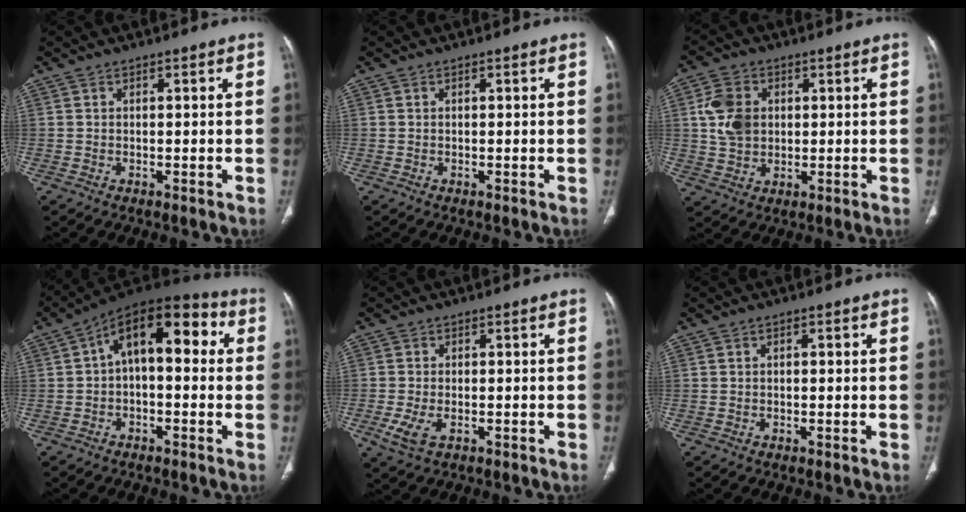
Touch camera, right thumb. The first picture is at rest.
{"total": 0.0}
{"total": 8.1, "force": [1.4, 6.2, 5.0], "torque": [-0.081, -0.002, 0.029]}
{"total": 14.6, "force": [2.2, 7.7, 12.2], "torque": [-0.150, 0.048, 0.022]}
{"total": 4.2, "force": [-1.4, 2.2, 3.3], "torque": [-0.079, -0.007, -0.023]}
{"total": 0.9, "force": [0.2, 0.4, 0.8], "torque": [-0.015, 0.002, 0.002]}